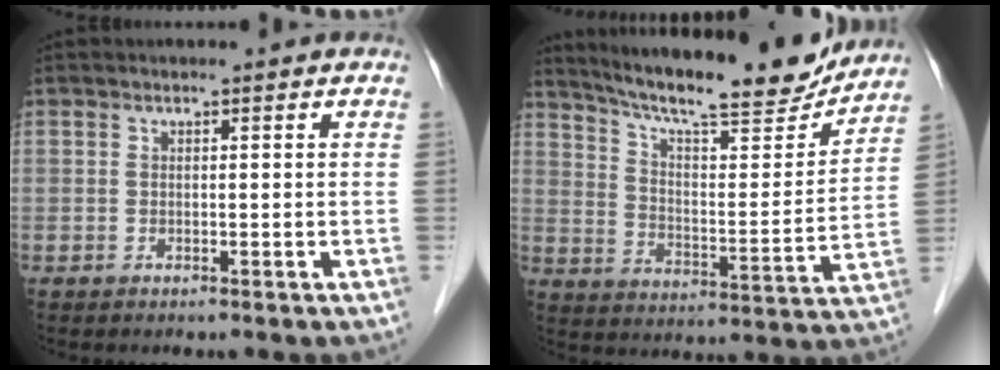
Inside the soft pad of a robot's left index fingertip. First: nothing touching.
{"total": 20.4, "force": [18.3, 2.4, 8.7], "torque": [-0.144, -0.015, 0.267]}